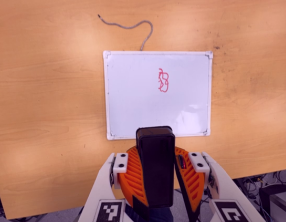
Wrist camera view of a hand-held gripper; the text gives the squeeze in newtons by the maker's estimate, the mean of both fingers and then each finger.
{"total": 10.5, "left": 10.7, "right": 10.4}